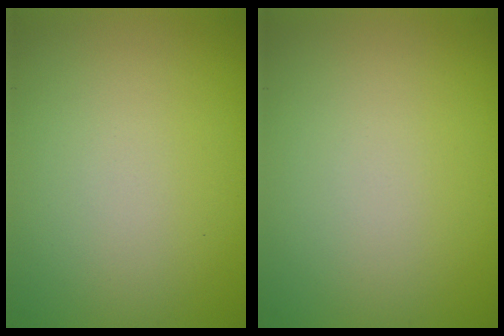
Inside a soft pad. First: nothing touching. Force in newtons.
{"total": 0.0}